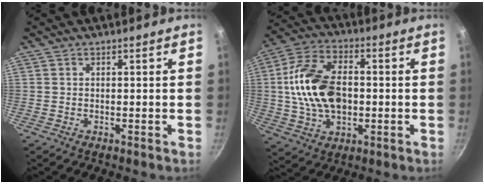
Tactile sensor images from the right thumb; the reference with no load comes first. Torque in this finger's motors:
{"motor_torque": [0.38, 0.61, 1.30, 0.22, 0.17]}